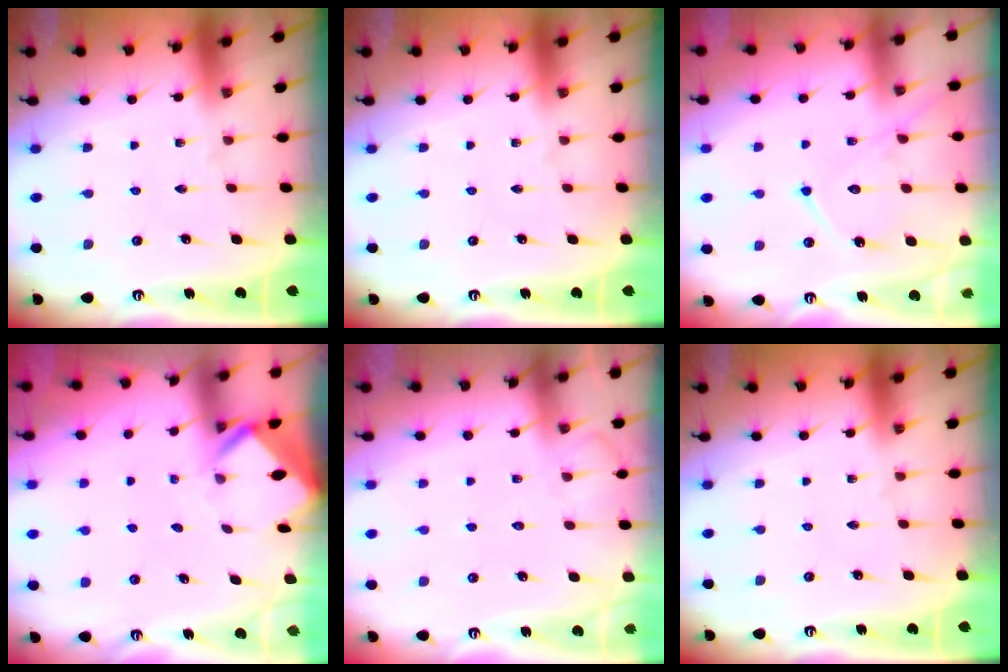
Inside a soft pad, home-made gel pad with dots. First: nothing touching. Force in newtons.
{"total": 0.0}
{"total": 12.3, "press": 12.2, "slide": 1.2}
{"total": 2.9, "press": 2.9, "slide": 0.2}
{"total": 5.9, "press": 5.9, "slide": 0.7}
{"total": 0.0}